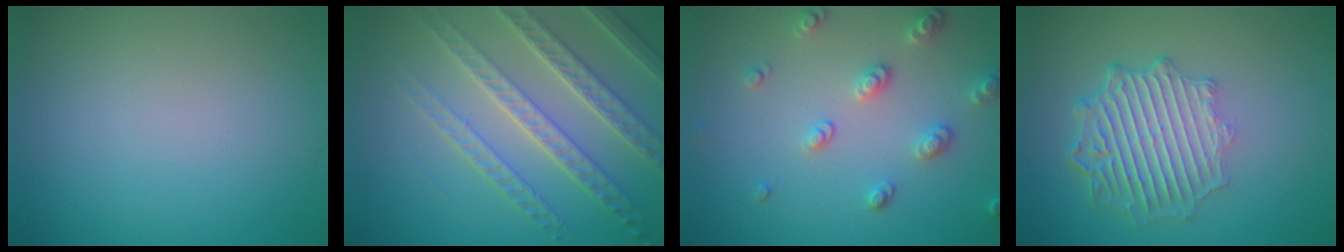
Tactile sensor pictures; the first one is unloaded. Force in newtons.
{"total": 5.6, "press": 4.8, "slide": 2.8}
{"total": 2.7, "press": 2.7, "slide": 0.5}
{"total": 6.3, "press": 4.7, "slide": 4.2}